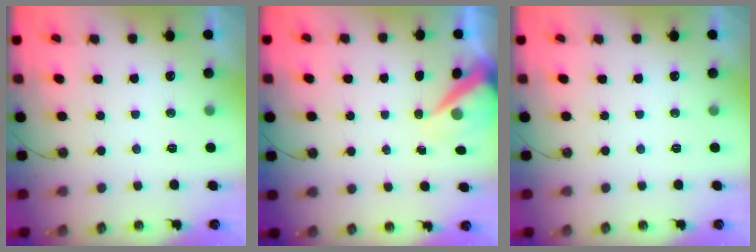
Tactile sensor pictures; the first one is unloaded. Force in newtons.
{"total": 5.7, "press": 5.7, "slide": 0.7}
{"total": 0.0}